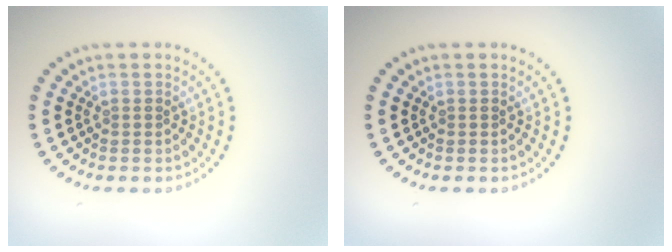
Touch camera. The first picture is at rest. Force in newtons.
{"total": 0.0}